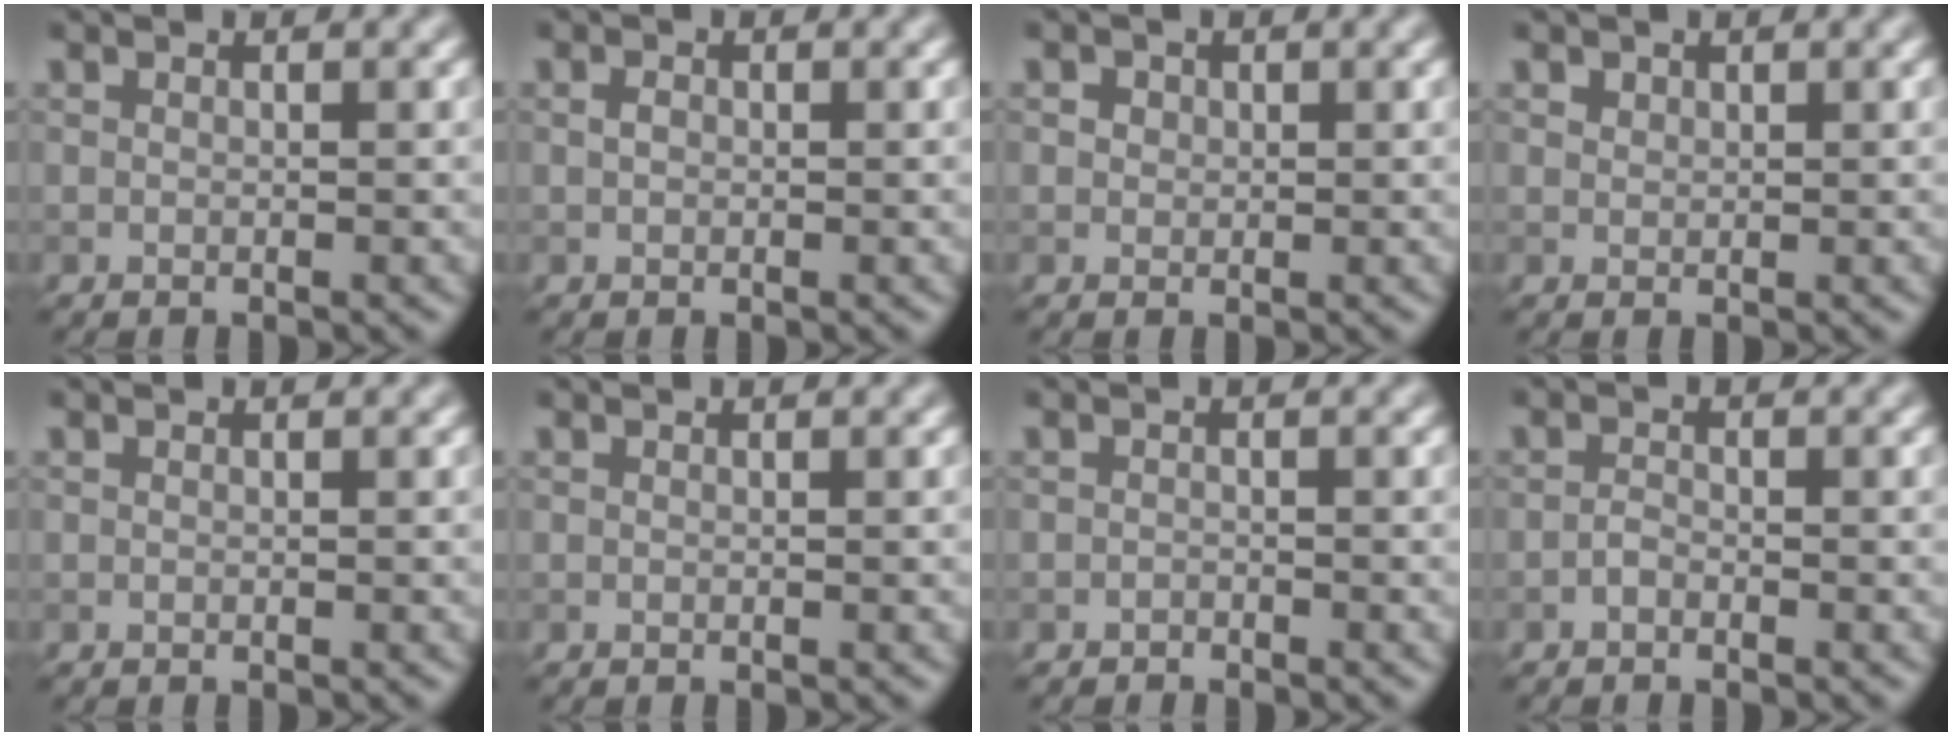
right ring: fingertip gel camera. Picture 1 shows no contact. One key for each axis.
{"total": 0.7, "fx": 0.0, "fy": 0.6, "fz": 0.5, "tx": -0.008, "ty": -0.001, "tz": 0.000}
{"total": 1.7, "fx": 0.8, "fy": 1.3, "fz": 0.7, "tx": -0.012, "ty": 0.006, "tz": 0.004}
{"total": 0.8, "fx": 0.6, "fy": 0.6, "fz": 0.2, "tx": -0.003, "ty": -0.002, "tz": 0.011}
{"total": 0.0}
{"total": 0.0}
{"total": 0.6, "fx": -0.5, "fy": 0.3, "fz": 0.0, "tx": 0.003, "ty": 0.000, "tz": -0.011}
{"total": 0.8, "fx": -0.6, "fy": 0.4, "fz": 0.4, "tx": -0.009, "ty": 0.001, "tz": -0.013}